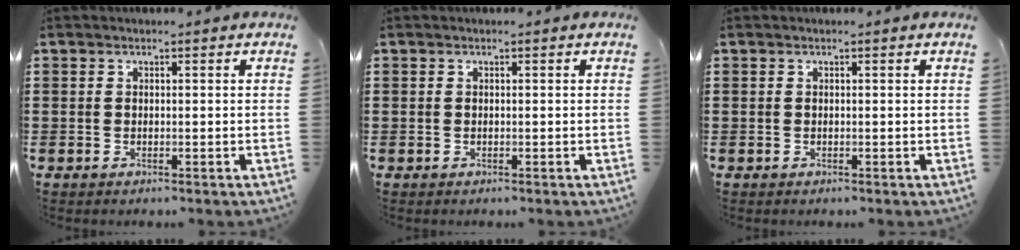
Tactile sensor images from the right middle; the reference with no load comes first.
{"total": 0.0}
{"total": 0.0}